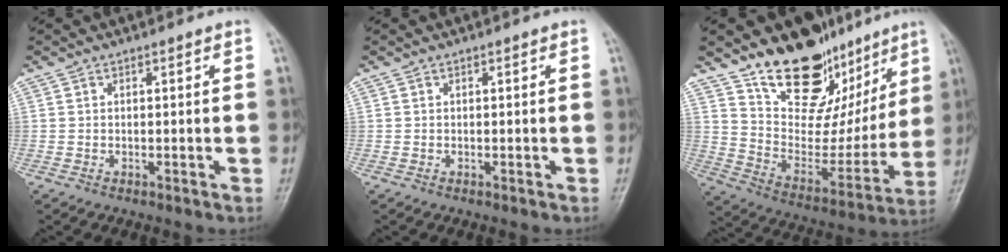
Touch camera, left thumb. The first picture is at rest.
{"total": 0.0}
{"total": 22.2, "force": [14.6, 12.1, 11.5], "torque": [-0.107, -0.078, 0.241]}